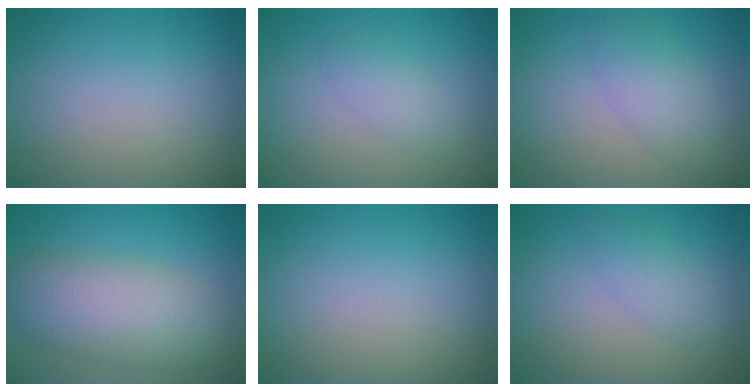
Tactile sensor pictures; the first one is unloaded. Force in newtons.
{"total": 1.9, "press": 1.9, "slide": 0.2}
{"total": 3.3, "press": 3.3, "slide": 0.2}
{"total": 7.3, "press": 7.3, "slide": 0.2}
{"total": 0.0}
{"total": 2.2, "press": 2.2, "slide": 0.1}